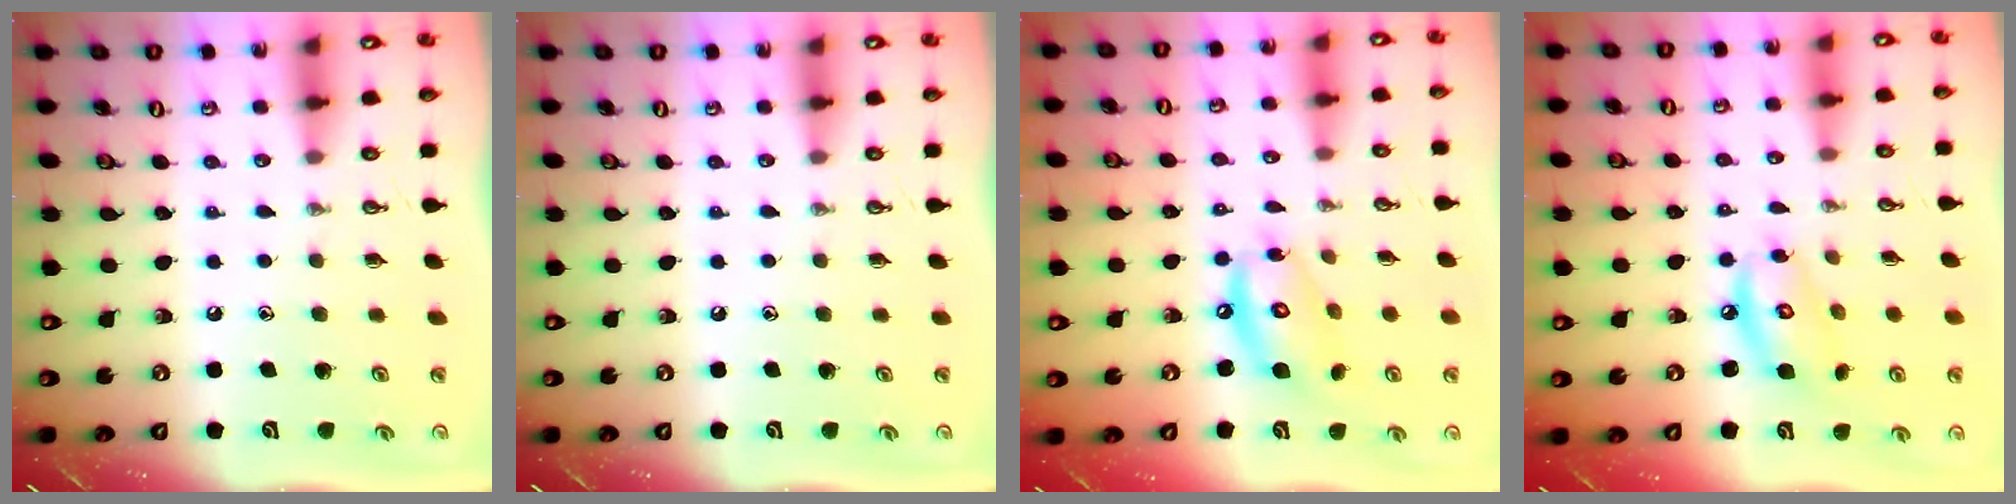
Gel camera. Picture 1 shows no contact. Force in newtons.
{"total": 0.0}
{"total": 12.7, "press": 12.7, "slide": 1.1}
{"total": 8.9, "press": 8.9, "slide": 0.7}